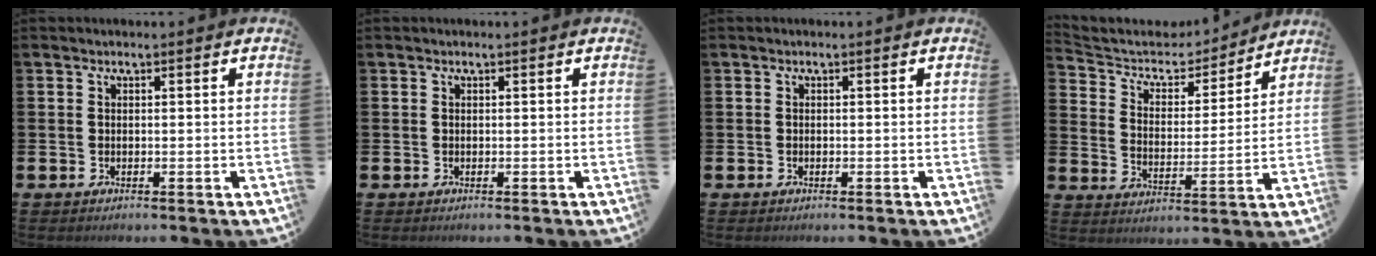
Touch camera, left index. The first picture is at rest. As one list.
[{"total": 0.0}, {"total": 0.0}, {"total": 6.0, "force": [5.4, 2.3, 0.9], "torque": [-0.051, -0.045, 0.088]}]